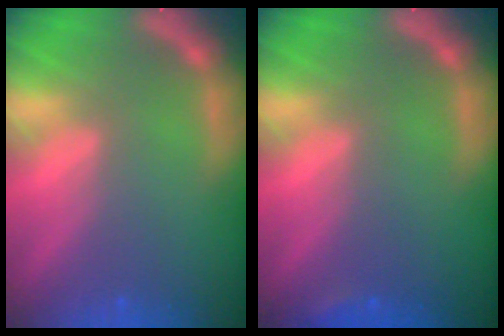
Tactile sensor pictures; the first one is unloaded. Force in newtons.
{"total": 0.9}